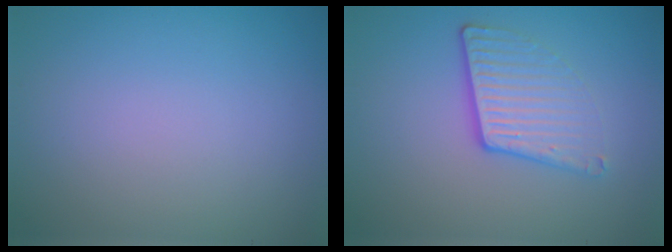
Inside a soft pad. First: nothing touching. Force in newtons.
{"total": 4.0, "press": 2.8, "slide": 2.9}